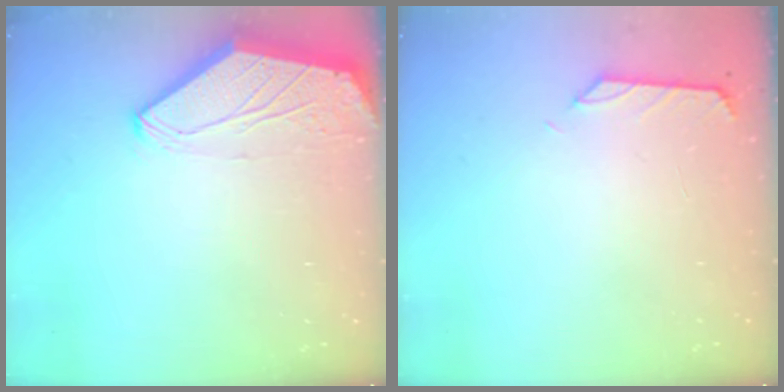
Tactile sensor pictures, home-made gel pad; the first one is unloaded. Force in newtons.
{"total": 0.6, "press": 0.3, "slide": 0.5}